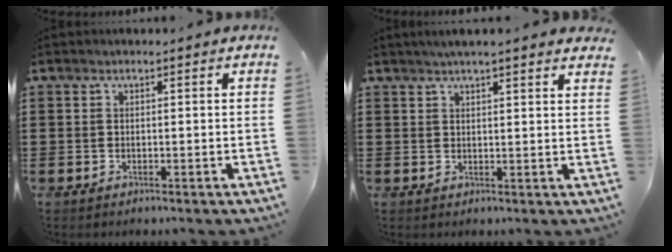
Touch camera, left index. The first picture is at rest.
{"total": 2.9, "force": [2.6, -0.1, 1.2], "torque": [-0.030, 0.000, 0.047]}